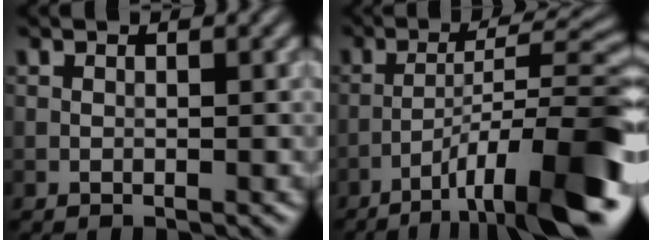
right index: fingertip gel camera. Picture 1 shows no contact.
{"total": 12.3, "force": [-7.1, 2.2, 9.8], "torque": [-0.142, 0.019, -0.107]}